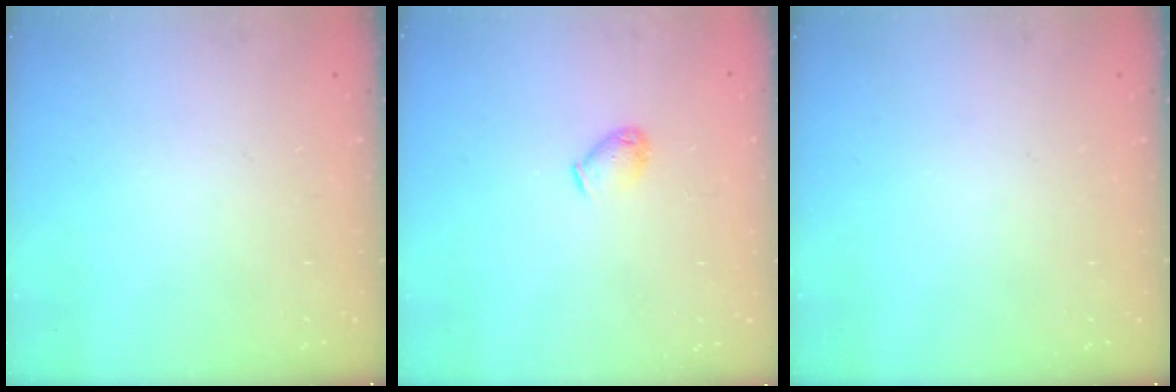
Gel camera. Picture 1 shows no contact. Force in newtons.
{"total": 4.7, "press": 4.6, "slide": 0.9}
{"total": 0.0}